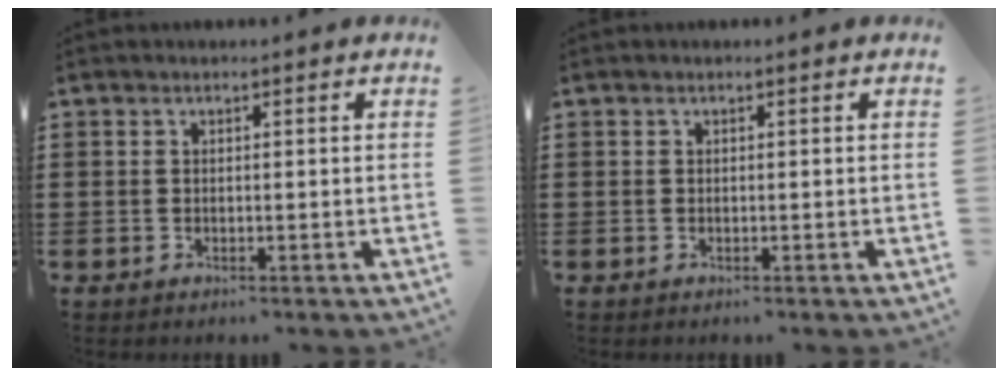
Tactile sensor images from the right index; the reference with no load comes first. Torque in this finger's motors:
{"motor_torque": [-0.05, 0.05, 0.00, -0.01]}